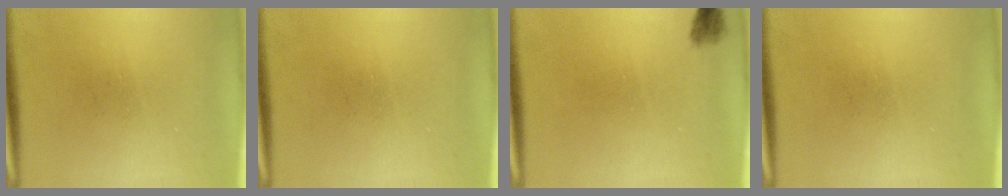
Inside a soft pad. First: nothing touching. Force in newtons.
{"total": 0.0}
{"total": 1.3}
{"total": 0.0}